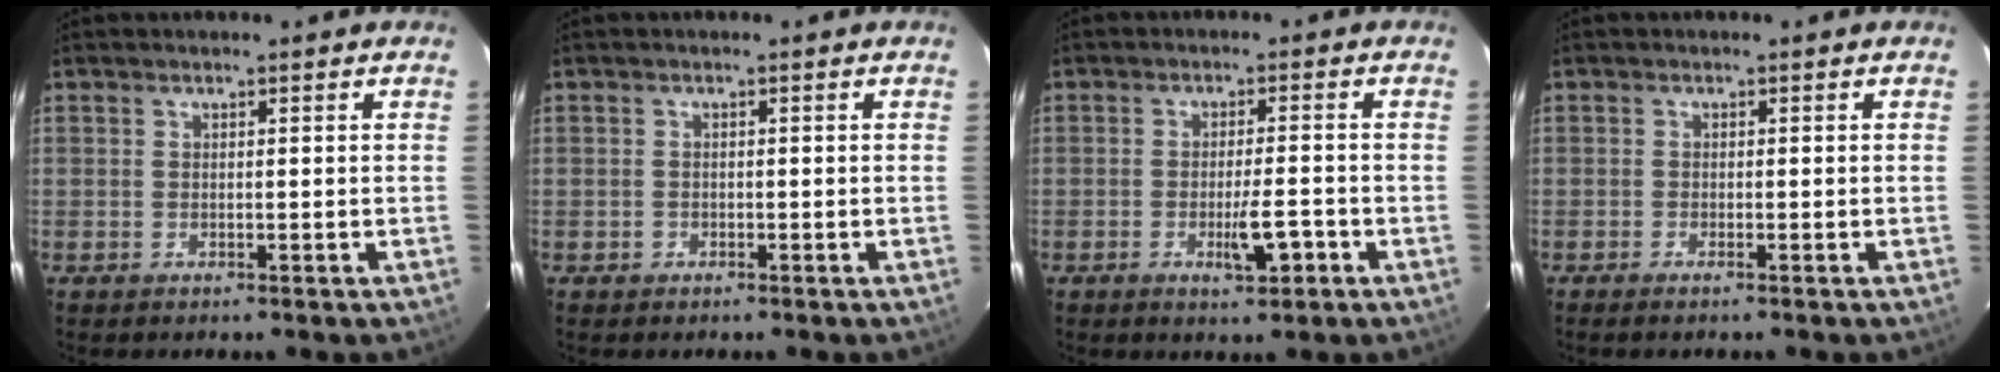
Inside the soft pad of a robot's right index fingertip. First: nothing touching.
{"total": 0.7, "force": [-0.4, 0.6, 0.1], "torque": [-0.005, 0.003, -0.008]}
{"total": 4.5, "force": [-1.9, 0.7, 4.0], "torque": [-0.068, -0.002, -0.028]}
{"total": 1.2, "force": [-0.9, -0.1, 0.7], "torque": [-0.014, -0.002, -0.015]}